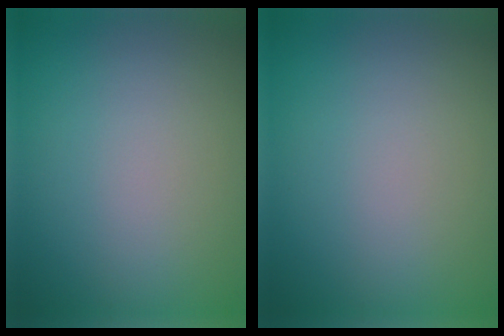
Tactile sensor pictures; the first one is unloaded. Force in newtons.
{"total": 0.0}